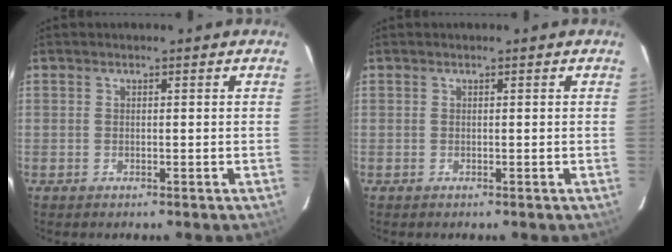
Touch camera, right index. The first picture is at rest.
{"total": 0.0}